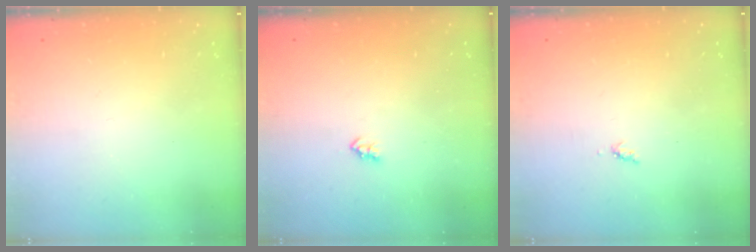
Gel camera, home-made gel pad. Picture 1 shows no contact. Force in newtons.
{"total": 2.4, "press": 2.4, "slide": 0.4}
{"total": 3.8, "press": 3.8, "slide": 0.4}